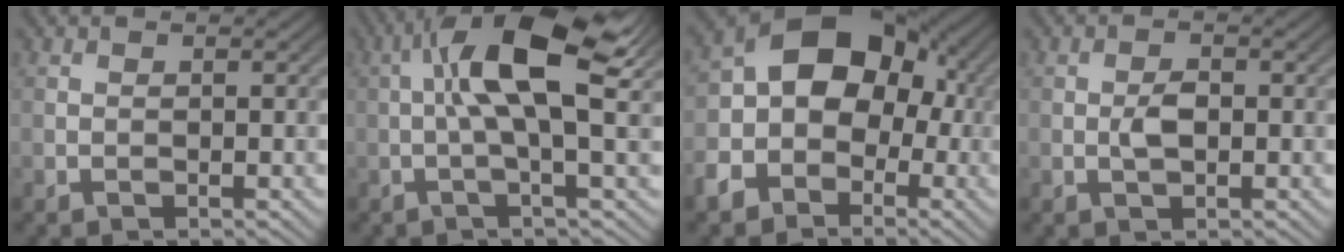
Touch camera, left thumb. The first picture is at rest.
{"total": 10.8, "force": [1.8, 2.8, 10.3], "torque": [-0.182, 0.021, 0.025]}
{"total": 12.7, "force": [-2.7, 9.4, 8.0], "torque": [-0.141, -0.010, -0.055]}
{"total": 2.2, "force": [-0.3, 1.0, 1.9], "torque": [-0.036, 0.004, -0.007]}